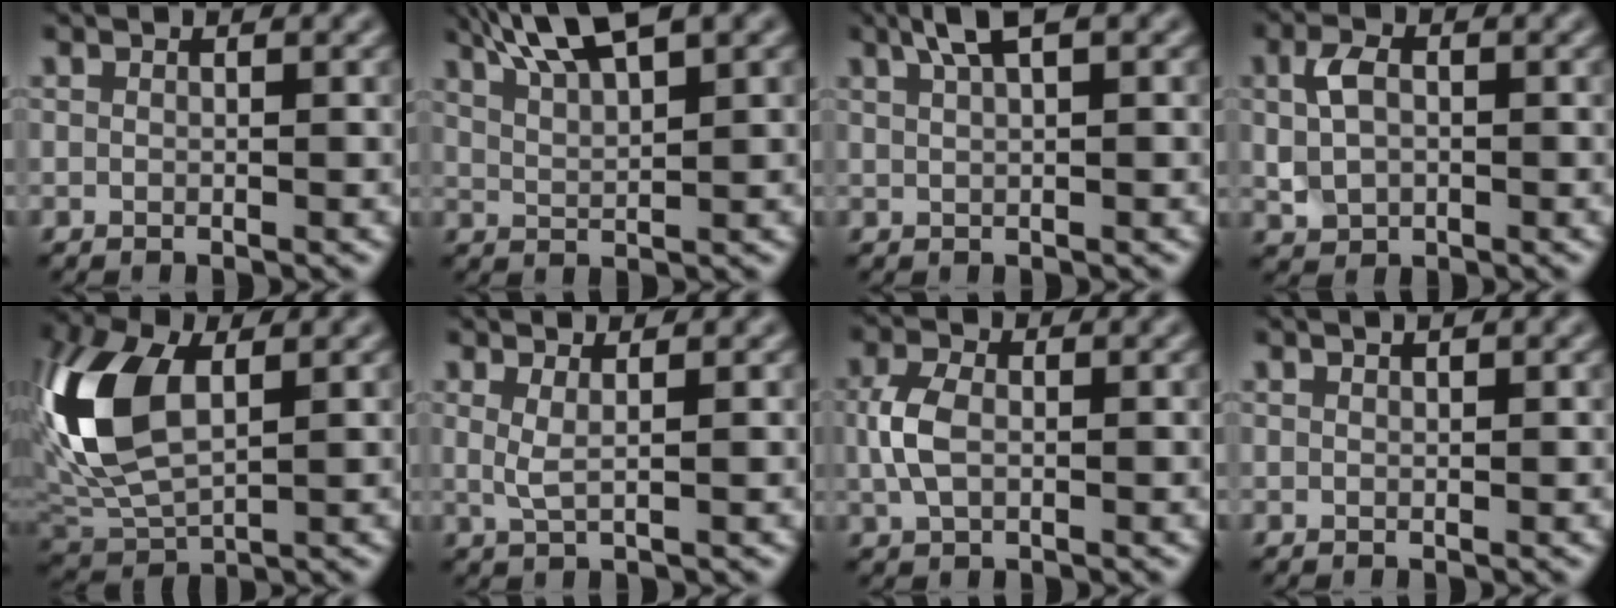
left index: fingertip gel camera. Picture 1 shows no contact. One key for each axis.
{"total": 6.7, "fx": 4.5, "fy": 1.5, "fz": 4.7, "tx": -0.075, "ty": 0.019, "tz": 0.072}
{"total": 2.4, "fx": 1.5, "fy": 0.5, "fz": 1.8, "tx": -0.030, "ty": 0.003, "tz": 0.026}
{"total": 3.6, "fx": 0.4, "fy": 2.6, "fz": 2.5, "tx": -0.053, "ty": 0.001, "tz": 0.005}
{"total": 9.6, "fx": 1.8, "fy": 5.4, "fz": 7.7, "tx": -0.185, "ty": 0.007, "tz": 0.028}
{"total": 1.8, "fx": 0.6, "fy": 0.5, "fz": 1.6, "tx": -0.031, "ty": -0.004, "tz": 0.010}
{"total": 3.2, "fx": 0.0, "fy": 2.1, "fz": 2.5, "tx": -0.060, "ty": 0.002, "tz": -0.001}
{"total": 0.5, "fx": 0.4, "fy": 0.1, "fz": 0.3, "tx": -0.002, "ty": 0.002, "tz": 0.008}